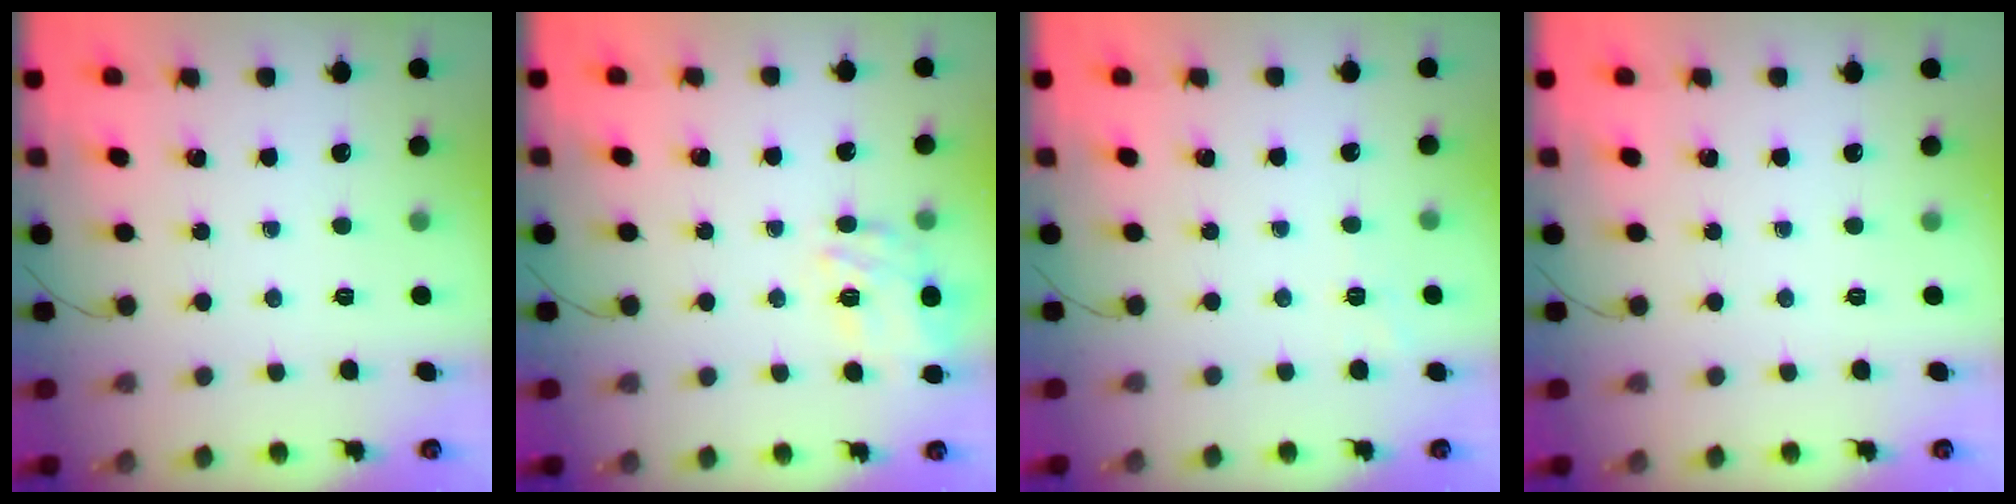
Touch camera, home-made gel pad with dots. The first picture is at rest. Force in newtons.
{"total": 15.1, "press": 15.0, "slide": 2.1}
{"total": 2.0, "press": 1.4, "slide": 1.4}
{"total": 0.0}